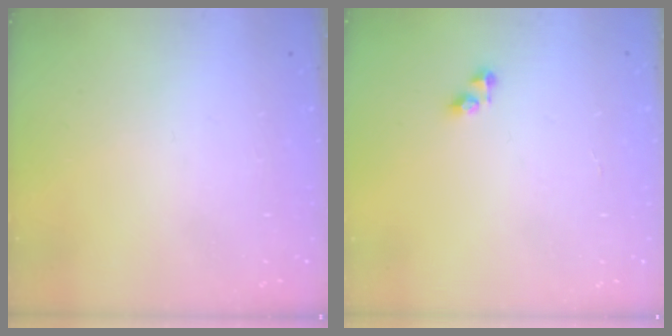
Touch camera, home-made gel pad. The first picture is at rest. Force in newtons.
{"total": 3.1, "press": 3.1, "slide": 0.4}